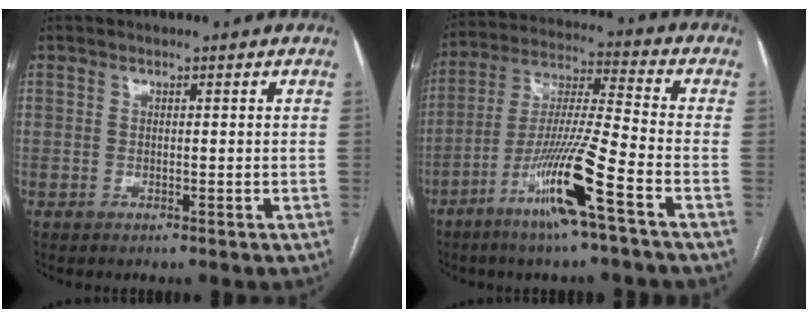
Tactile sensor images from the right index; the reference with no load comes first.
{"total": 13.7, "force": [-7.1, -0.8, 11.7], "torque": [-0.232, -0.018, -0.135]}